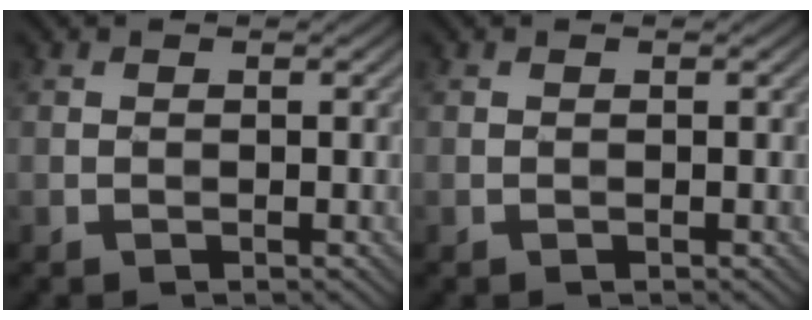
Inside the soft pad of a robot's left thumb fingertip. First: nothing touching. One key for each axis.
{"total": 0.0}